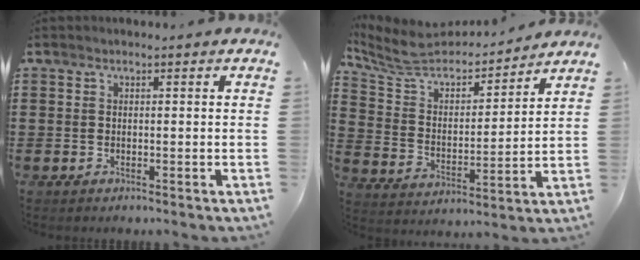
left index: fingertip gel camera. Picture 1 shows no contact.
{"total": 6.7, "force": [5.9, 2.1, 2.2], "torque": [-0.076, -0.039, 0.098]}